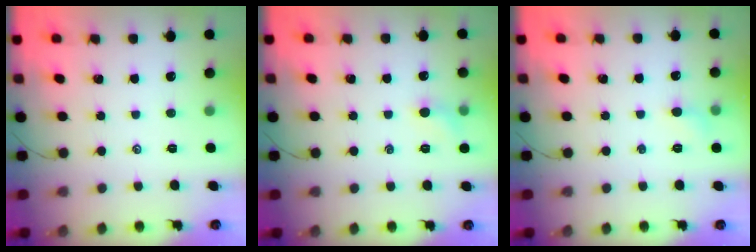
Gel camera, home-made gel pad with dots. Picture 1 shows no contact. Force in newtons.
{"total": 5.5, "press": 5.2, "slide": 1.7}
{"total": 3.5, "press": 3.3, "slide": 1.2}